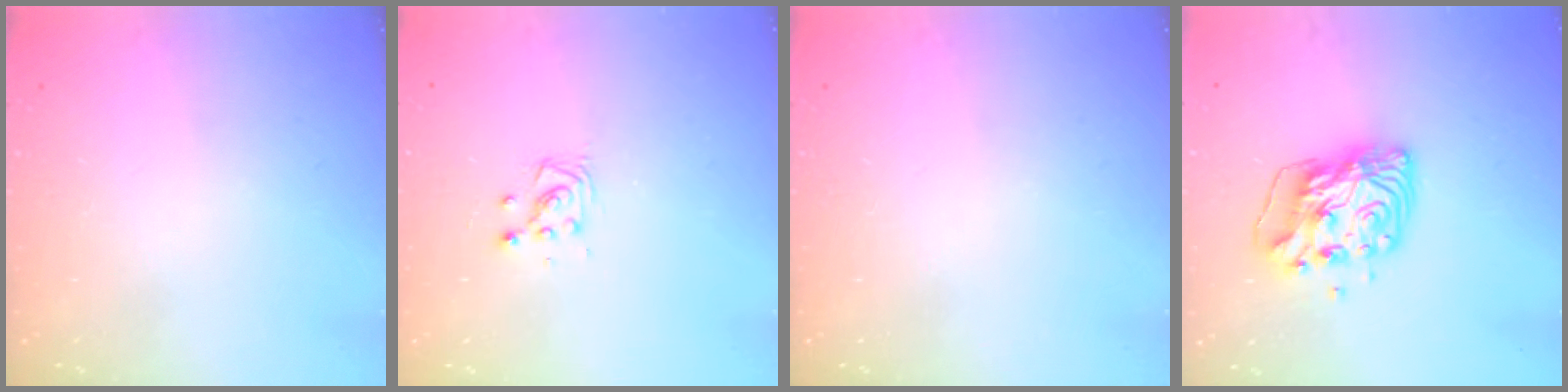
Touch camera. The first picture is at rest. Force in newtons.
{"total": 4.0, "press": 4.0, "slide": 0.4}
{"total": 0.0}
{"total": 10.5, "press": 10.4, "slide": 1.7}